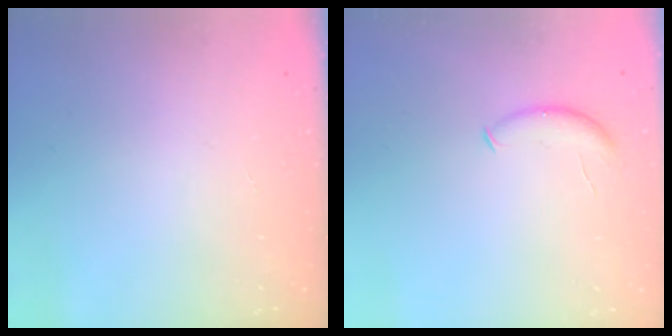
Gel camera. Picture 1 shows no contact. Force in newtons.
{"total": 6.8, "press": 6.8, "slide": 0.6}